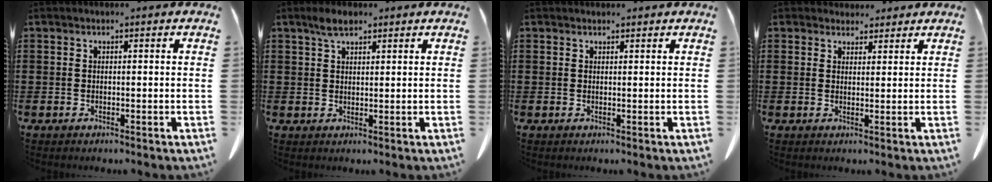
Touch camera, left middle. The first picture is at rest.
{"total": 3.0, "force": [2.2, 1.3, 1.6], "torque": [-0.029, 0.000, 0.039]}
{"total": 0.9, "force": [0.8, 0.2, 0.0], "torque": [-0.003, -0.002, 0.018]}
{"total": 3.1, "force": [2.7, 1.4, 0.5], "torque": [-0.010, -0.003, 0.051]}